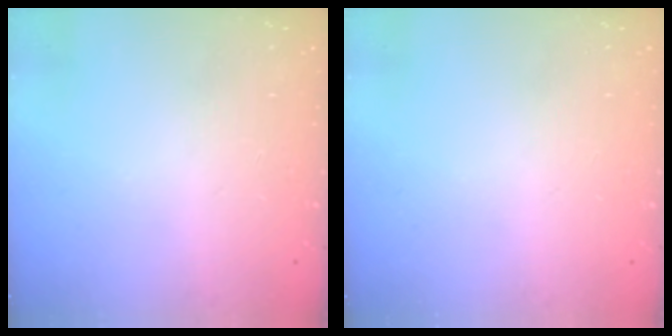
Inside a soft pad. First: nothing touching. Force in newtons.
{"total": 0.0}